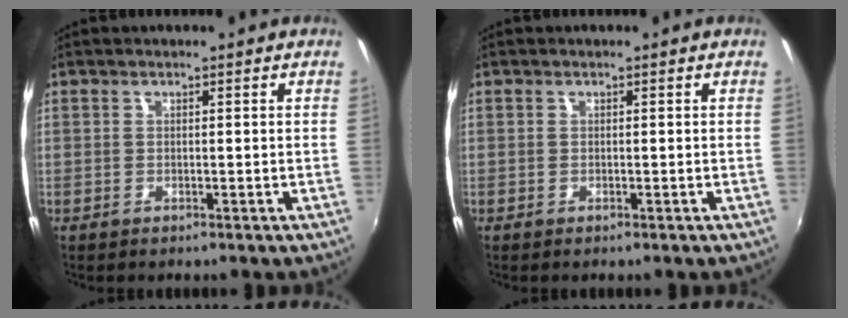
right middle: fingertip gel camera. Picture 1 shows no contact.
{"total": 0.0}